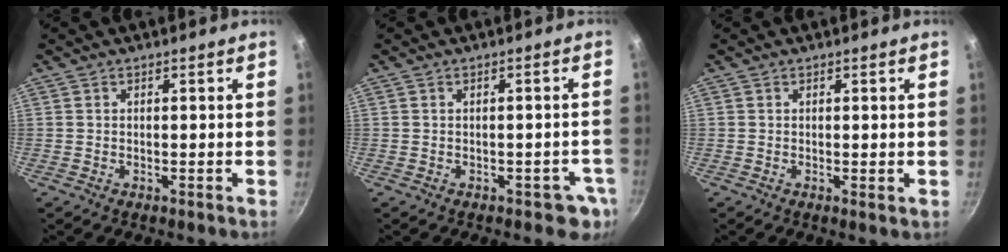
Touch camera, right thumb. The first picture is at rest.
{"total": 4.0, "force": [-1.5, 2.6, 2.5], "torque": [0.001, 0.017, -0.006]}
{"total": 0.7, "force": [0.2, 0.2, 0.7], "torque": [-0.011, -0.004, 0.001]}